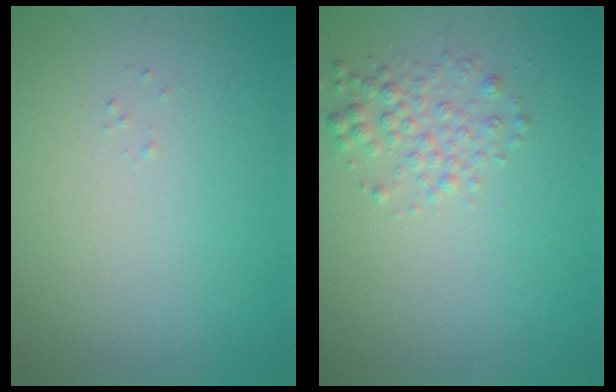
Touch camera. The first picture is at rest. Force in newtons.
{"total": 2.0, "press": 2.0, "slide": 0.1}